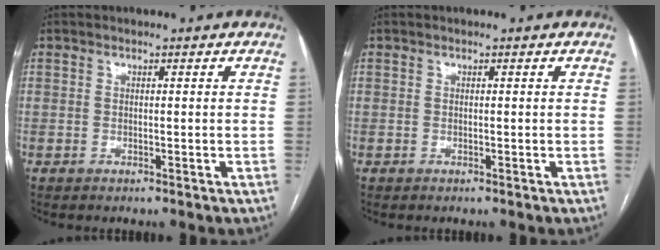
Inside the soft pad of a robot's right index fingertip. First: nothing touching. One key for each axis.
{"total": 0.0}